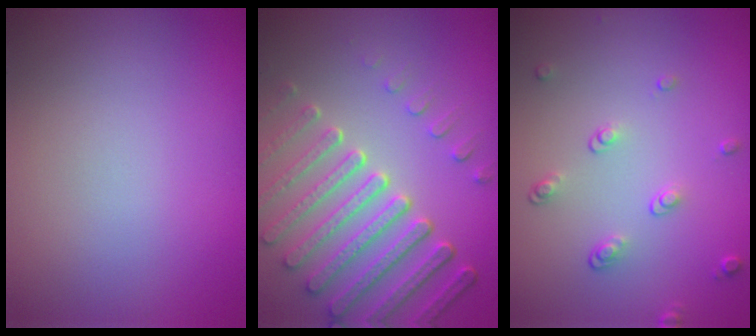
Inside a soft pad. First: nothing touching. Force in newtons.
{"total": 6.7, "press": 5.4, "slide": 4.1}
{"total": 1.8, "press": 1.3, "slide": 1.2}